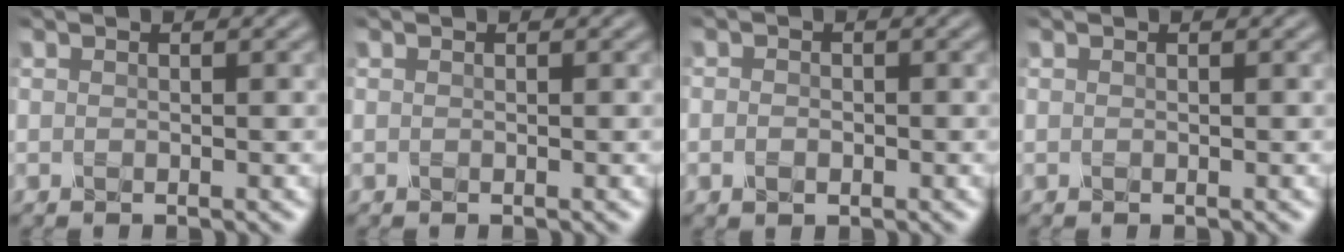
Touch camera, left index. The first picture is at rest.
{"total": 0.0}
{"total": 1.2, "force": [-0.3, 0.9, 0.7], "torque": [-0.012, -0.001, -0.008]}
{"total": 0.0}